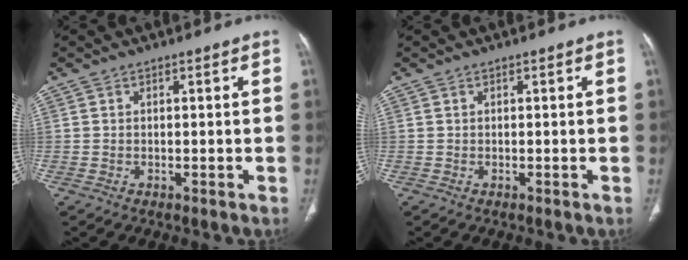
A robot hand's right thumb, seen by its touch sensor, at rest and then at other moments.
{"total": 0.0}